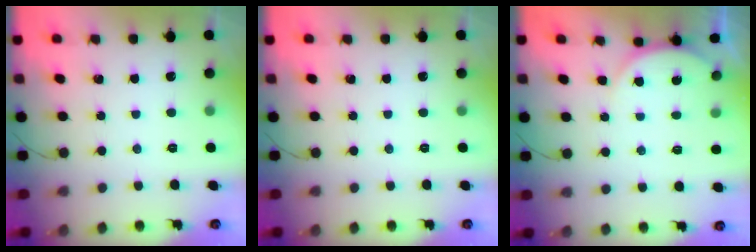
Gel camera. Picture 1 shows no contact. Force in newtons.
{"total": 0.0}
{"total": 4.0, "press": 4.0, "slide": 0.5}